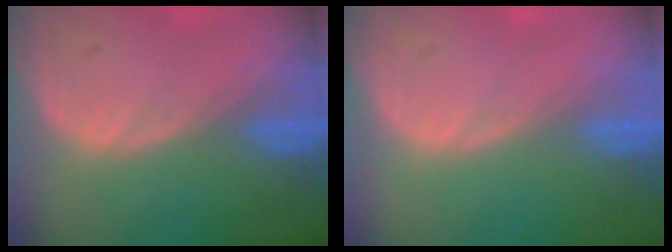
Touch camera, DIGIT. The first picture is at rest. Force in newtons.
{"total": 0.0}